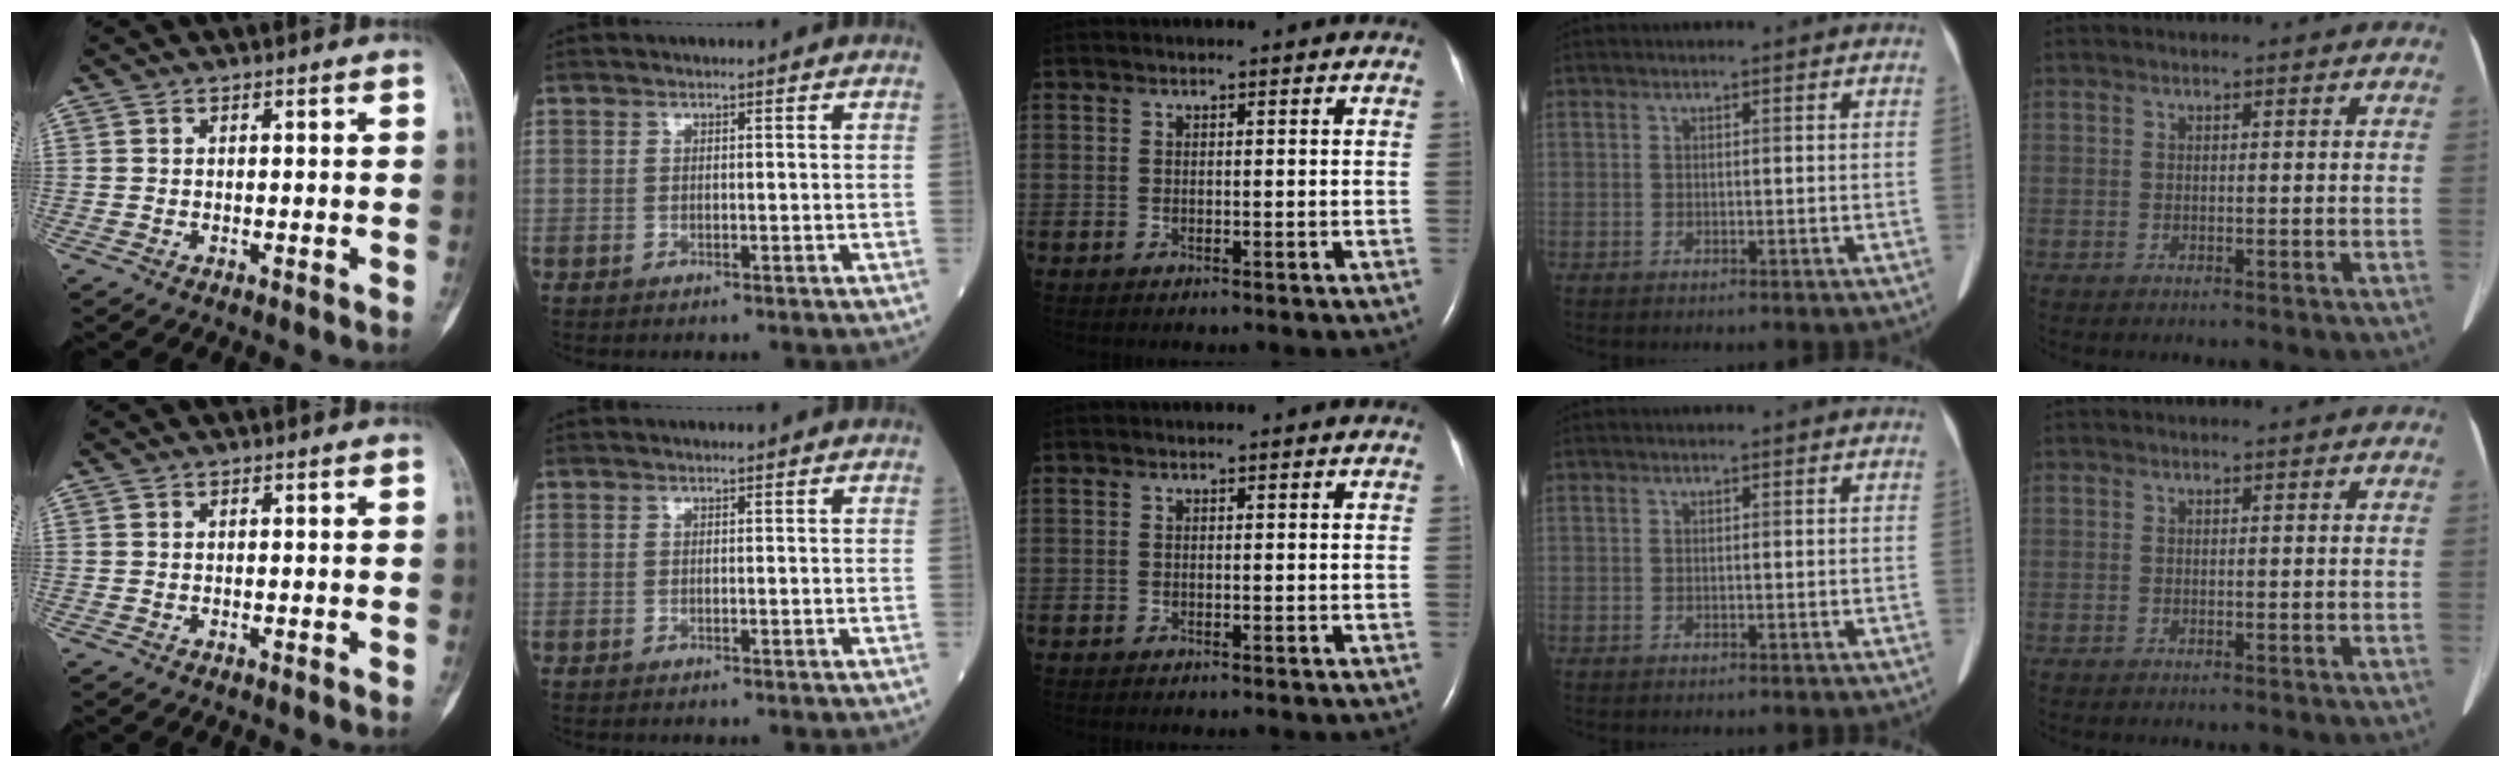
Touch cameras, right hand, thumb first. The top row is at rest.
{}